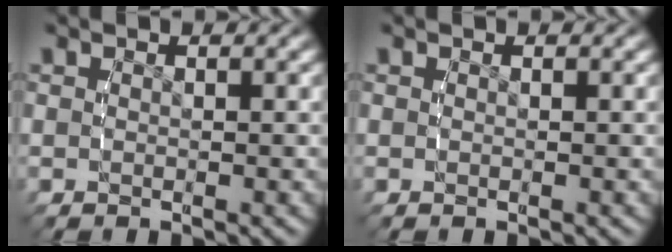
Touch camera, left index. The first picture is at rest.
{"total": 0.0}